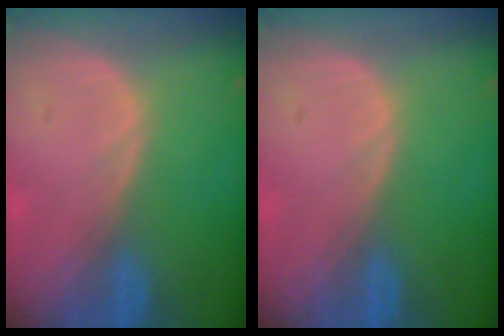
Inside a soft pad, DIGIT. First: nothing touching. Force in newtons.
{"total": 0.0}